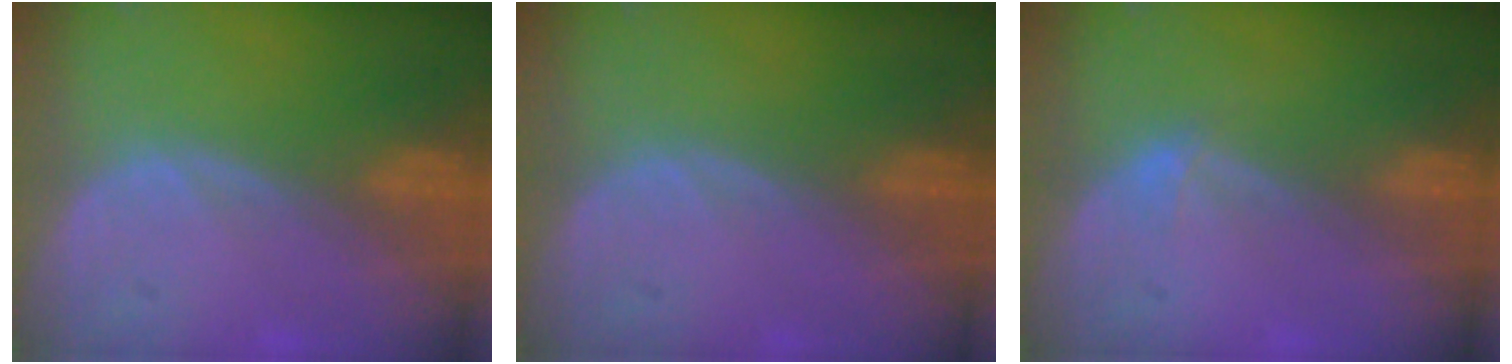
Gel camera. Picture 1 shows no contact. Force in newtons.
{"total": 0.0}
{"total": 0.7, "press": 0.7, "slide": 0.1}